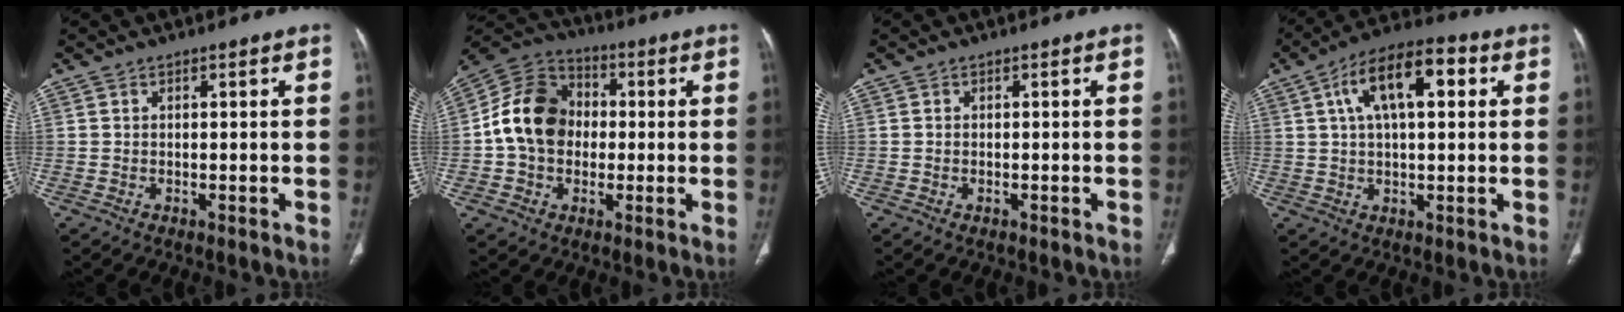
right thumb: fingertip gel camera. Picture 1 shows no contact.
{"total": 13.9, "force": [-0.1, 11.1, 8.4], "torque": [-0.131, 0.031, -0.013]}
{"total": 0.6, "force": [-0.3, 0.4, 0.4], "torque": [-0.010, 0.004, -0.002]}
{"total": 13.6, "force": [4.1, 6.1, 11.4], "torque": [-0.185, 0.022, 0.061]}